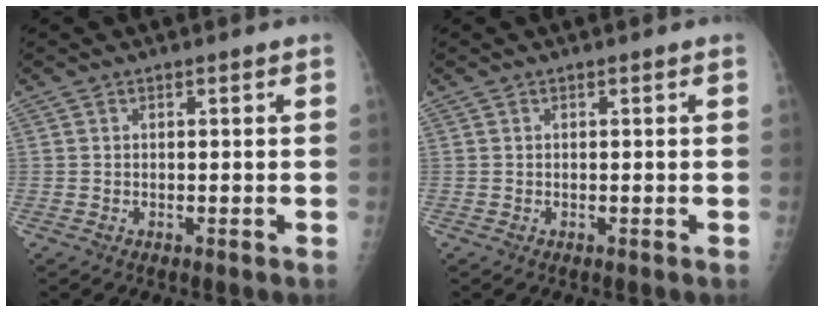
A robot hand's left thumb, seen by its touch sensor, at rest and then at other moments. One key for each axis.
{"total": 0.0}